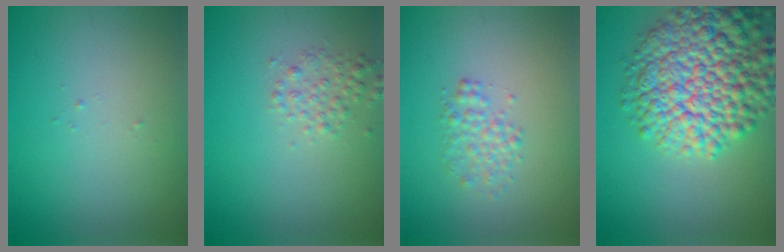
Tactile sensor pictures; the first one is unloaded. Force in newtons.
{"total": 1.8, "press": 1.8, "slide": 0.0}
{"total": 2.0, "press": 2.0, "slide": 0.1}
{"total": 11.4, "press": 11.4, "slide": 0.5}